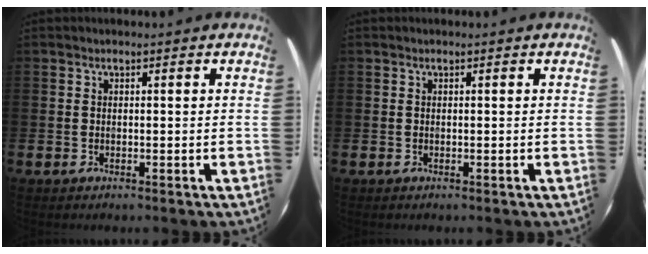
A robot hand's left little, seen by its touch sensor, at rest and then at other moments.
{"total": 0.0}